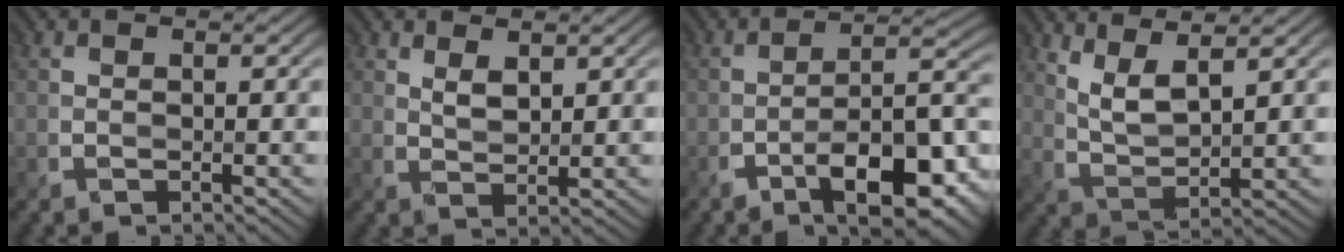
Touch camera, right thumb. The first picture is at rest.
{"total": 2.0, "force": [1.5, 0.7, 1.2], "torque": [-0.028, -0.003, 0.034]}
{"total": 12.8, "force": [-6.9, 4.4, 9.8], "torque": [-0.145, 0.004, -0.114]}
{"total": 5.2, "force": [3.5, 1.3, 3.7], "torque": [-0.087, -0.004, 0.077]}